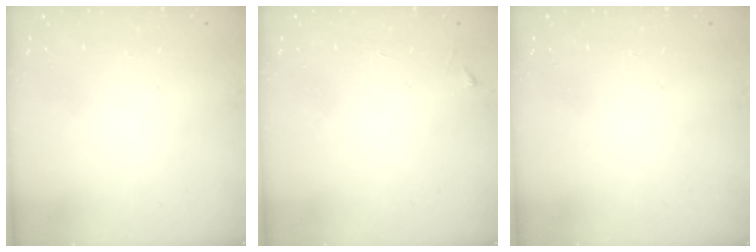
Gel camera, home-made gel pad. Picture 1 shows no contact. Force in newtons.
{"total": 2.5, "press": 2.5, "slide": 0.3}
{"total": 0.0}